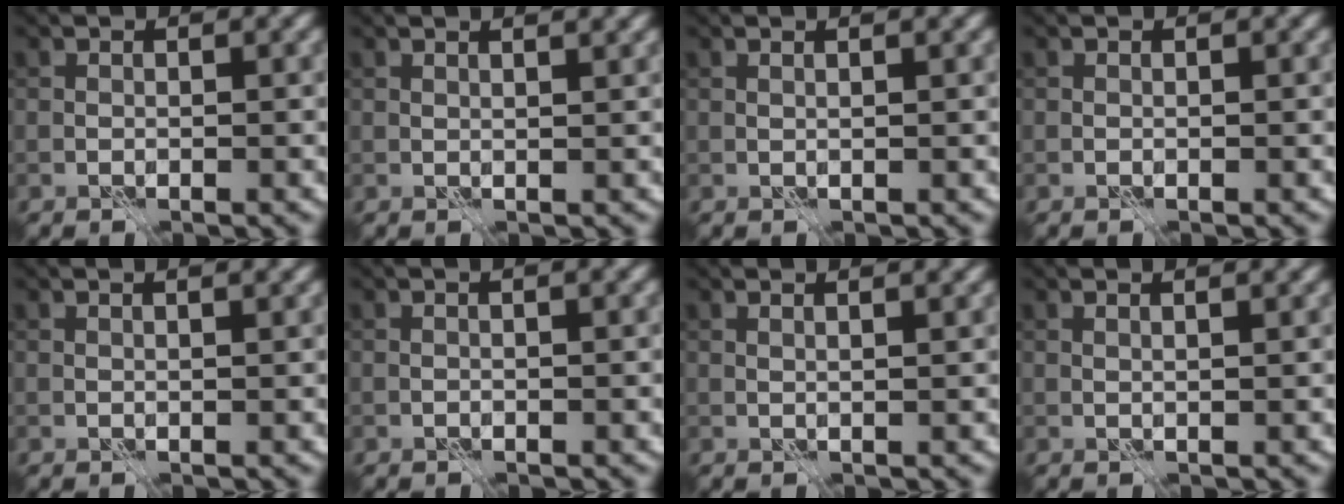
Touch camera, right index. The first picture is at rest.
{"total": 3.3, "force": [2.1, 1.3, 2.1], "torque": [-0.009, 0.018, 0.001]}
{"total": 1.8, "force": [1.0, 0.6, 1.4], "torque": [-0.008, -0.001, -0.004]}
{"total": 0.0}
{"total": 2.7, "force": [1.7, 1.1, 1.8], "torque": [-0.008, 0.010, -0.003]}
{"total": 1.4, "force": [0.5, 0.3, 1.2], "torque": [-0.018, -0.001, 0.001]}
{"total": 3.7, "force": [2.2, 1.5, 2.5], "torque": [-0.013, 0.023, -0.001]}
{"total": 3.2, "force": [1.9, 1.3, 2.1], "torque": [-0.010, 0.017, -0.002]}